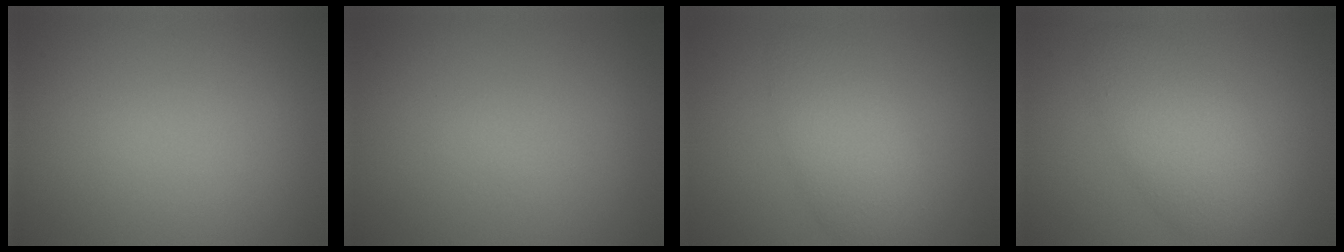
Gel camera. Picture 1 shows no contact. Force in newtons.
{"total": 0.0}
{"total": 3.9, "press": 3.9, "slide": 0.2}
{"total": 5.0, "press": 5.0, "slide": 0.2}